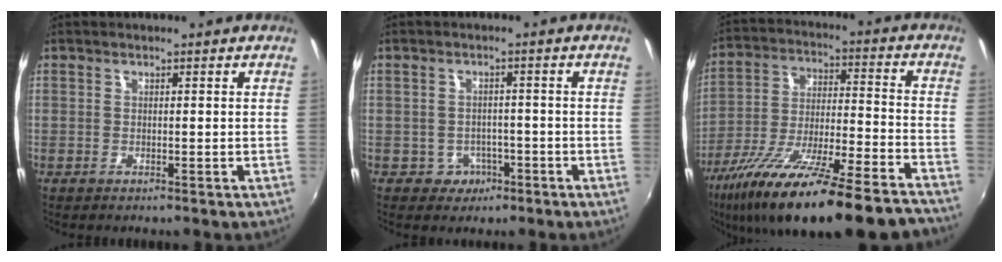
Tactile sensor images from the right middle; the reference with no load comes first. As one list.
[{"total": 3.8, "force": [-1.9, 3.3, 0.6], "torque": [-0.021, 0.009, -0.021]}, {"total": 27.2, "force": [-21.7, 3.7, 16.0], "torque": [-0.280, -0.068, -0.333]}]